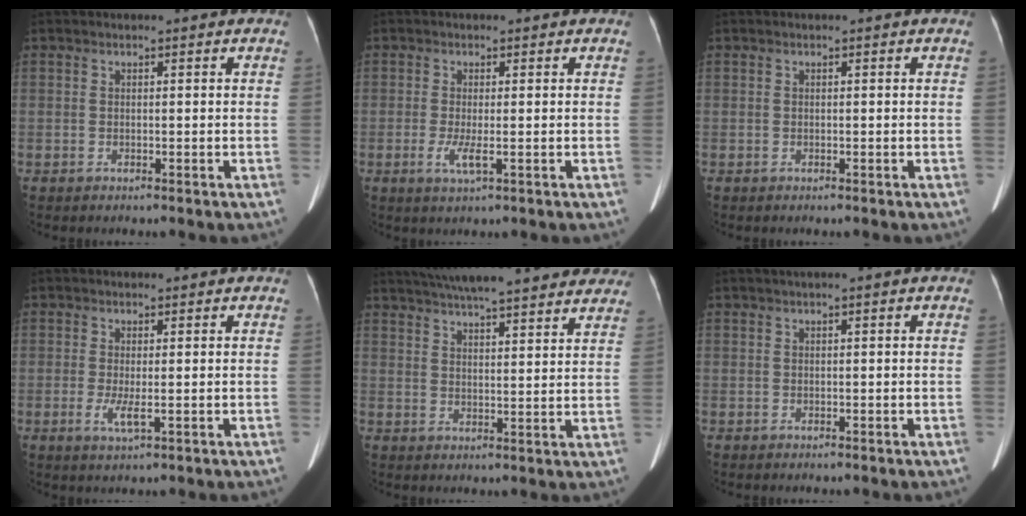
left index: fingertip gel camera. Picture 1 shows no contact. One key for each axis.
{"total": 2.6, "fx": -0.8, "fy": 0.4, "fz": 2.5, "tx": -0.055, "ty": -0.009, "tz": -0.012}
{"total": 0.0}
{"total": 2.5, "fx": -0.6, "fy": 0.5, "fz": 2.4, "tx": -0.052, "ty": -0.009, "tz": -0.007}
{"total": 24.0, "fx": 20.8, "fy": 3.8, "fz": 11.4, "tx": -0.187, "ty": 0.015, "tz": 0.265}
{"total": 0.7, "fx": 0.1, "fy": -0.1, "fz": 0.7, "tx": -0.021, "ty": 0.009, "tz": 0.005}